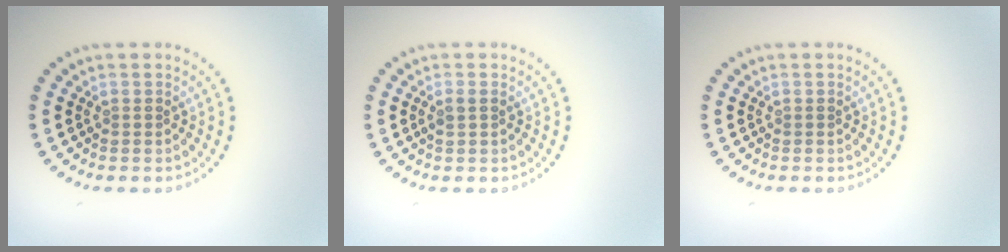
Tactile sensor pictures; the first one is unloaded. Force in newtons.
{"total": 1.1, "press": 1.0, "slide": 0.4}
{"total": 0.0}